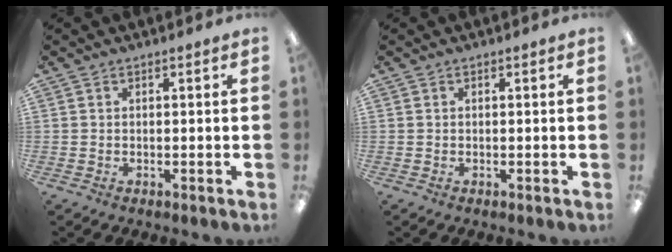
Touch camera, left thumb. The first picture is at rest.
{"total": 0.0}